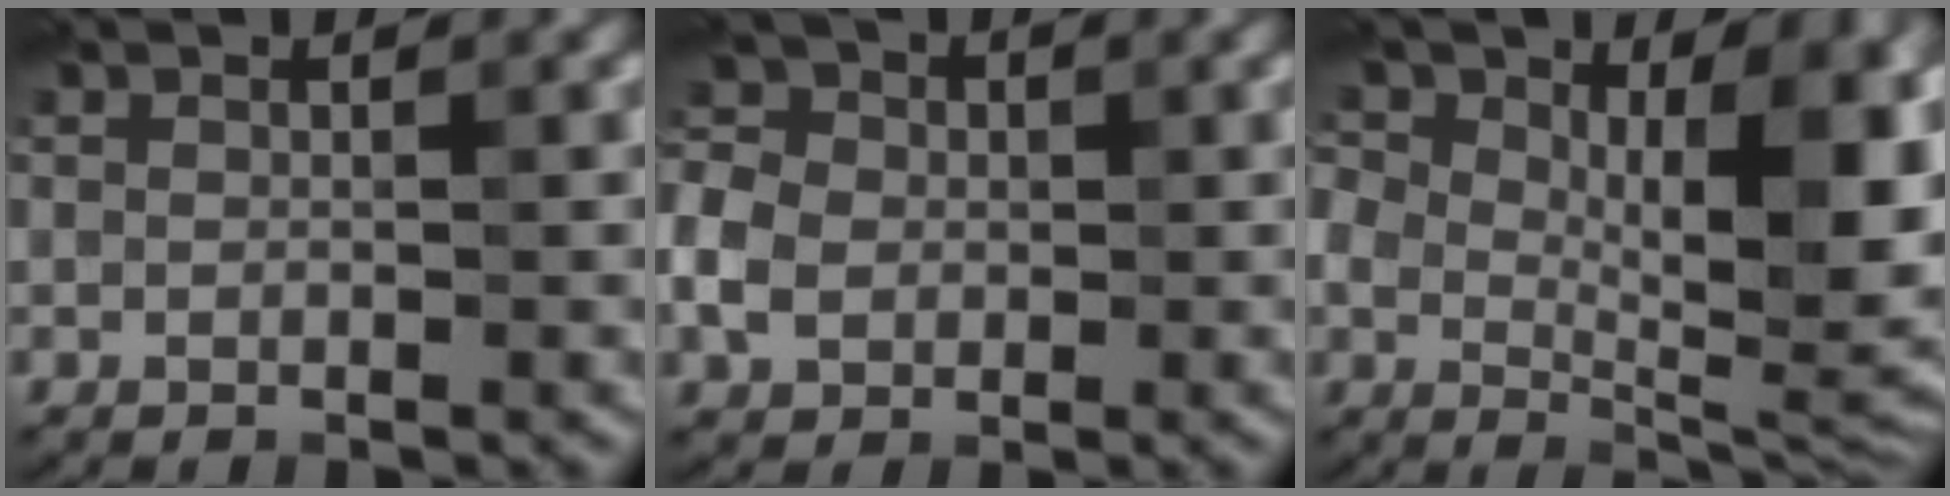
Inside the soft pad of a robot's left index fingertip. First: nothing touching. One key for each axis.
{"total": 4.6, "fx": -0.7, "fy": 3.8, "fz": 2.4, "tx": -0.058, "ty": 0.011, "tz": -0.020}
{"total": 14.6, "fx": 1.8, "fy": 7.7, "fz": 12.2, "tx": -0.152, "ty": -0.014, "tz": 0.038}